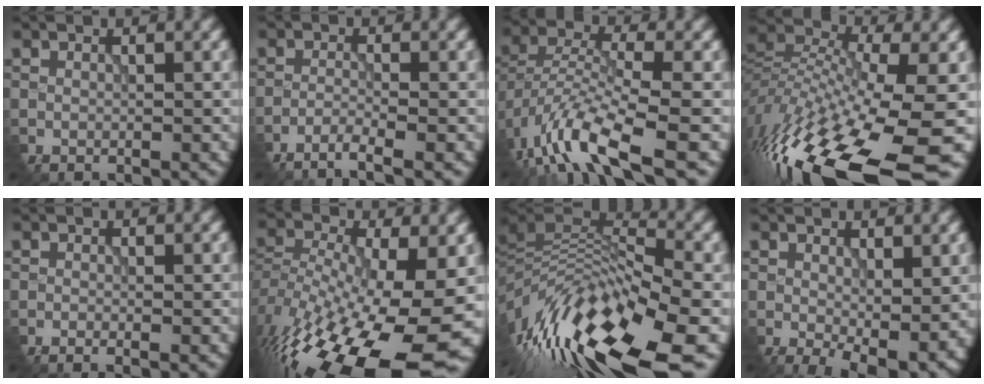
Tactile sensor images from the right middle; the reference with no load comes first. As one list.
[{"total": 2.8, "force": [-2.4, 0.0, 1.3], "torque": [-0.032, -0.002, -0.053]}, {"total": 8.9, "force": [-5.7, 2.7, 6.2], "torque": [-0.119, 0.002, -0.115]}, {"total": 16.7, "force": [-8.6, 5.7, 13.1], "torque": [-0.286, -0.010, -0.144]}, {"total": 1.7, "force": [-1.1, 0.4, 1.2], "torque": [-0.027, -0.005, -0.019]}, {"total": 18.7, "force": [-9.5, 7.3, 14.3], "torque": [-0.272, -0.043, -0.140]}, {"total": 13.2, "force": [-6.7, 4.2, 10.6], "torque": [-0.203, 0.014, -0.114]}, {"total": 6.2, "force": [-1.2, 3.4, 5.1], "torque": [-0.083, -0.029, -0.002]}]